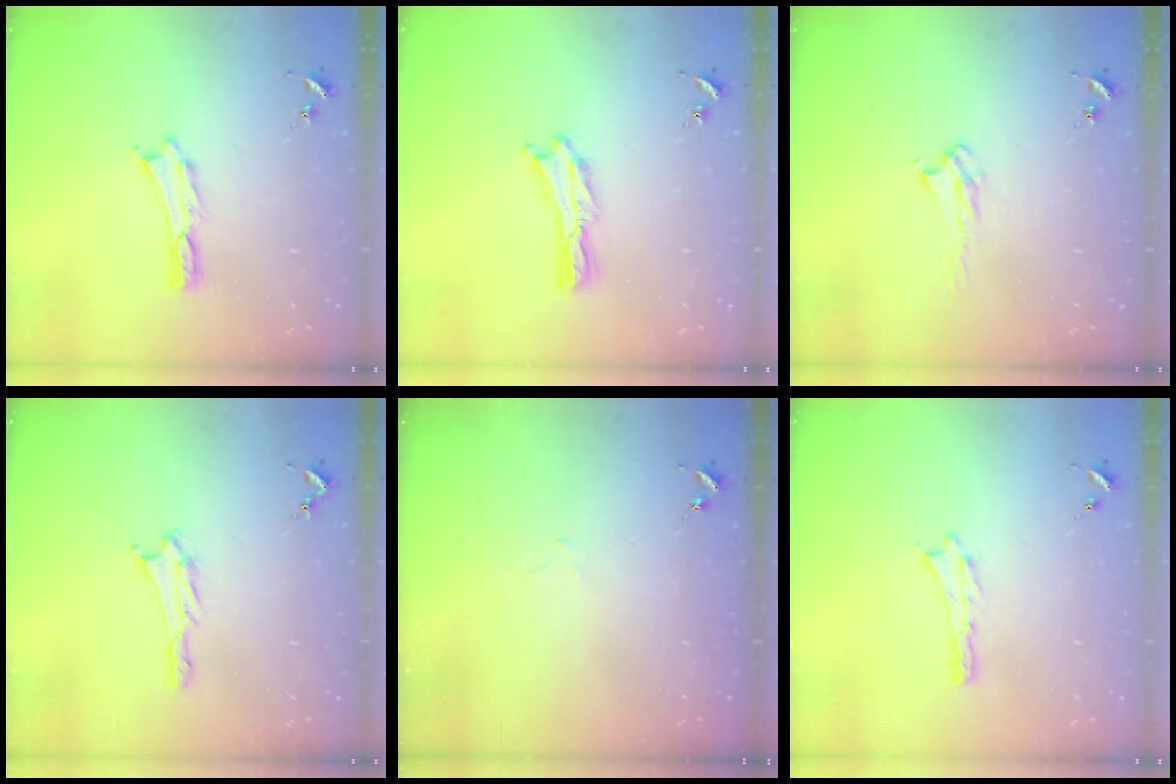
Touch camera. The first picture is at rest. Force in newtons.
{"total": 0.0}
{"total": 2.2, "press": 2.2, "slide": 0.4}
{"total": 0.8, "press": 0.8, "slide": 0.1}
{"total": 1.0, "press": 1.0, "slide": 0.1}
{"total": 0.0}